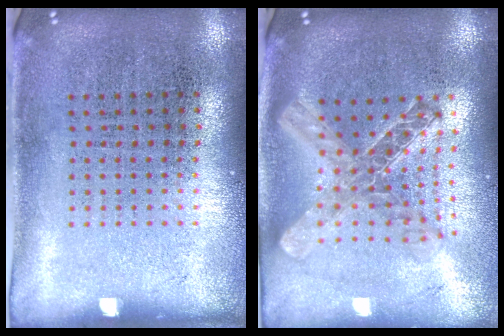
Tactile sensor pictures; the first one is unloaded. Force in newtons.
{"total": 2.1, "press": 1.8, "slide": 1.2}